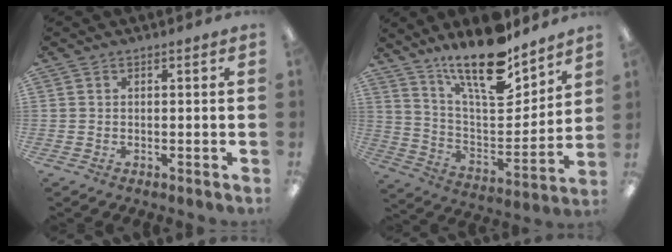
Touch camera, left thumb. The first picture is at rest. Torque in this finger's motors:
{"motor_torque": [2.29, 1.05, 1.53, -1.24, 0.10]}